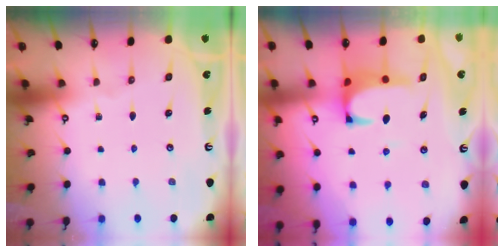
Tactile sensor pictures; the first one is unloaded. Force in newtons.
{"total": 2.7, "press": 2.5, "slide": 0.8}